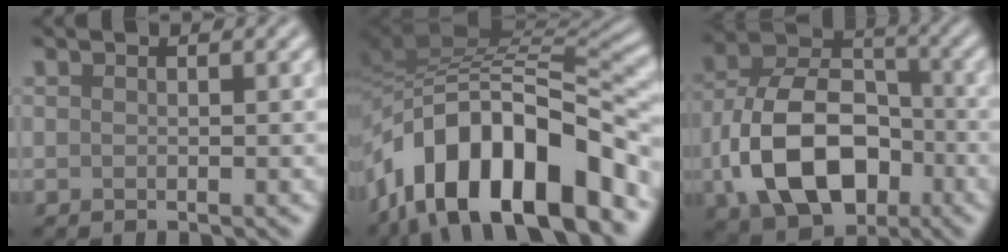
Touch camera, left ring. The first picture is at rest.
{"total": 14.2, "force": [-7.0, 6.9, 10.3], "torque": [-0.166, 0.019, -0.128]}
{"total": 11.6, "force": [-3.5, 7.6, 8.0], "torque": [-0.161, -0.001, -0.070]}